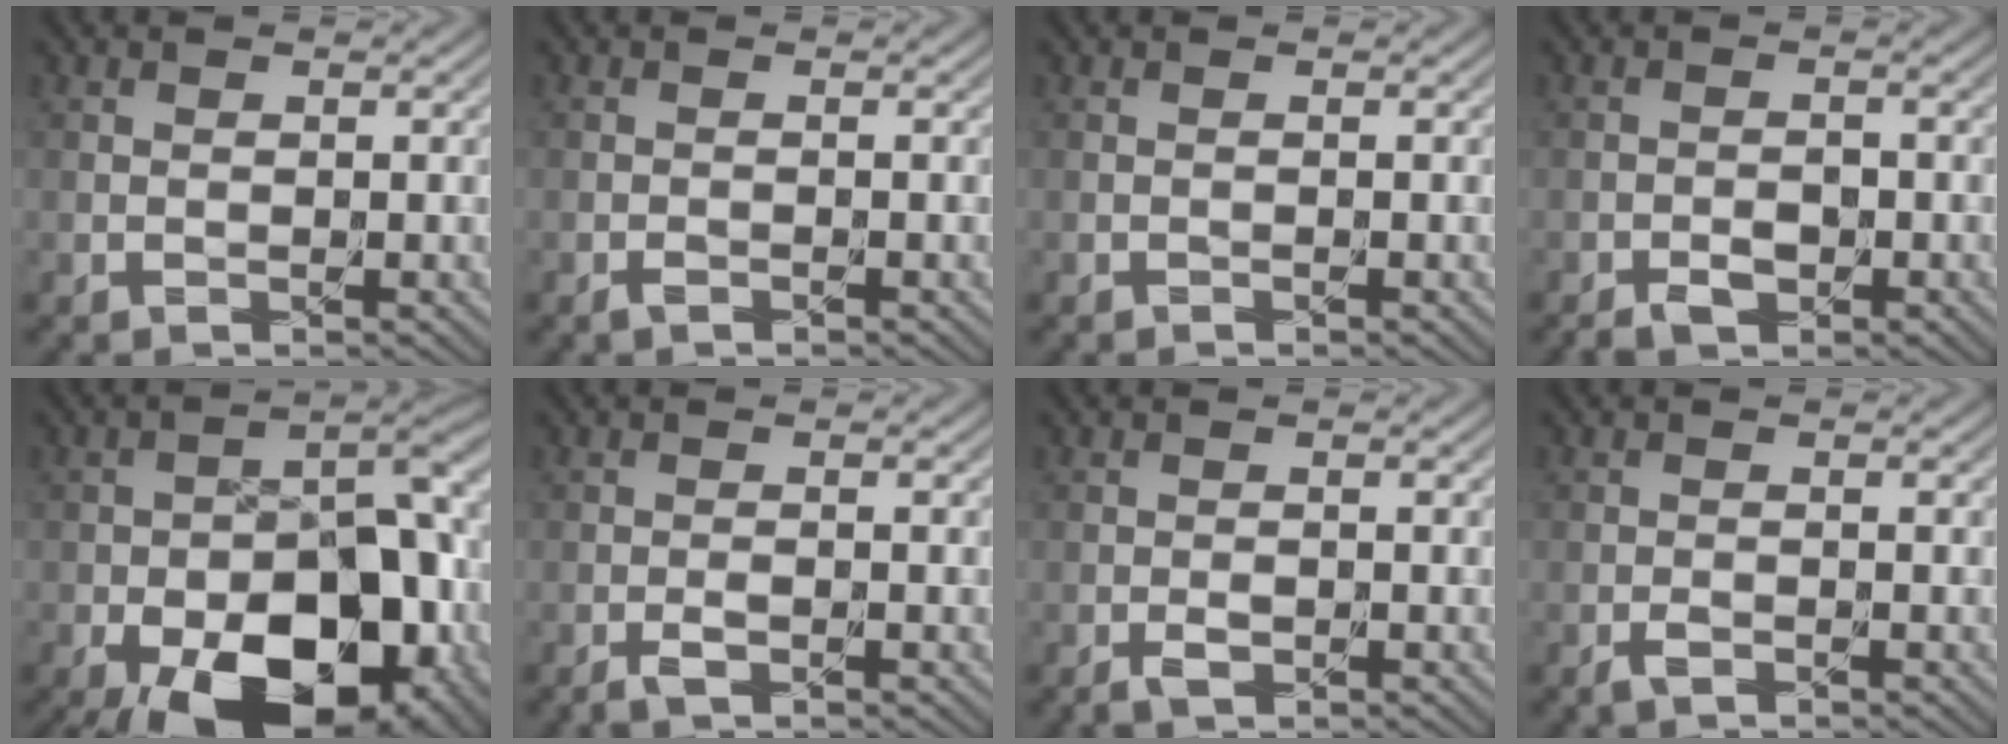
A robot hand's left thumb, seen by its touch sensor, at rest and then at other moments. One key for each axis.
{"total": 0.9, "fx": -0.7, "fy": 0.3, "fz": 0.3, "tx": -0.004, "ty": 0.001, "tz": -0.018}
{"total": 0.0}
{"total": 2.3, "fx": -1.7, "fy": 1.2, "fz": 1.1, "tx": -0.017, "ty": -0.002, "tz": -0.032}
{"total": 19.2, "fx": -9.9, "fy": 10.4, "fz": 12.8, "tx": -0.163, "ty": -0.014, "tz": -0.148}
{"total": 1.7, "fx": -1.2, "fy": 0.3, "fz": 1.2, "tx": -0.018, "ty": 0.002, "tz": -0.024}
{"total": 1.2, "fx": -0.8, "fy": 0.5, "fz": 0.6, "tx": -0.010, "ty": -0.001, "tz": -0.019}
{"total": 1.2, "fx": -1.0, "fy": 0.4, "fz": 0.6, "tx": -0.010, "ty": 0.000, "tz": -0.023}